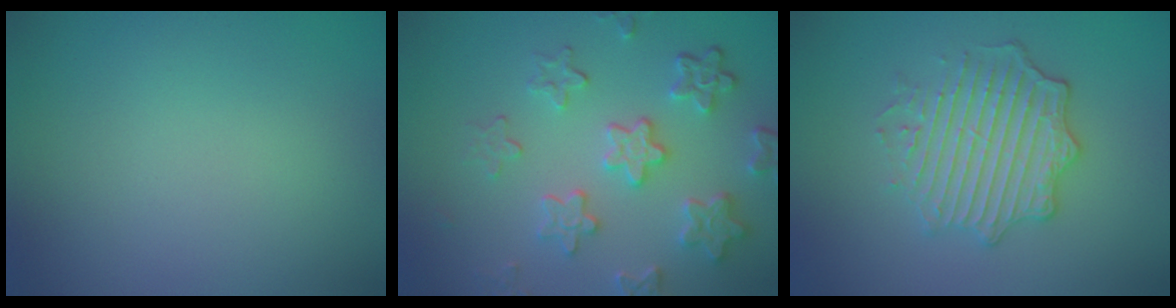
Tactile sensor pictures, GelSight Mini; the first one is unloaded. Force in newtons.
{"total": 5.4, "press": 4.3, "slide": 3.2}
{"total": 4.5, "press": 3.7, "slide": 2.6}